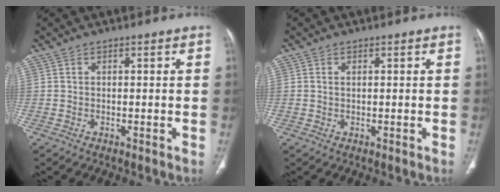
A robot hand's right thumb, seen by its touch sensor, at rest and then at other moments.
{"total": 0.8, "force": [0.2, 0.4, 0.6], "torque": [-0.017, 0.004, 0.008]}